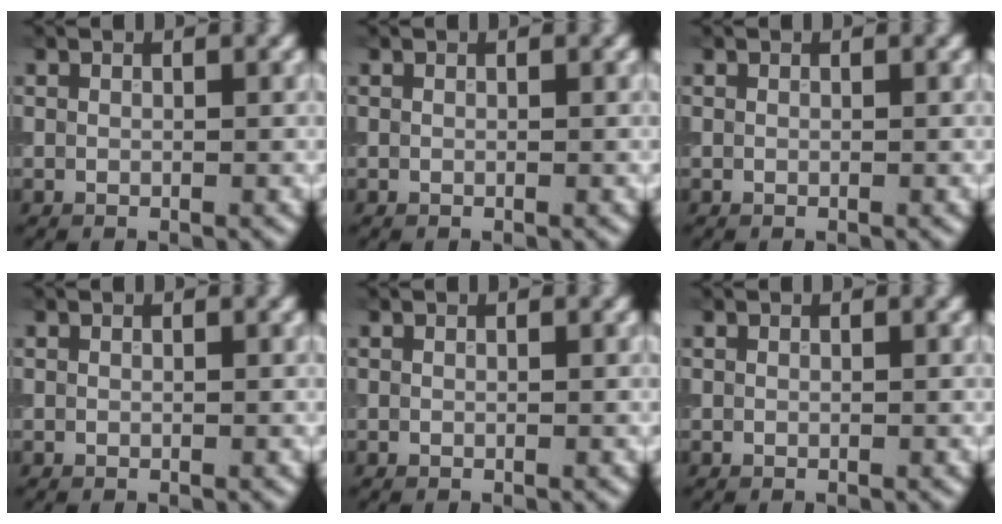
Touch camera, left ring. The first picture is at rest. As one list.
[{"total": 0.0}, {"total": 0.0}, {"total": 0.0}, {"total": 0.0}, {"total": 0.0}]